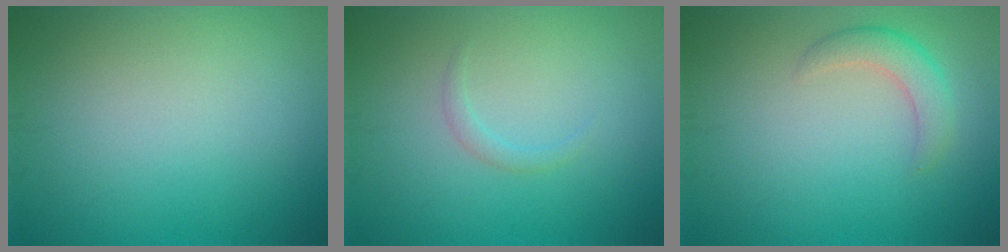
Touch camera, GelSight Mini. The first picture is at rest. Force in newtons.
{"total": 0.9, "press": 0.9, "slide": 0.1}
{"total": 2.7, "press": 2.6, "slide": 0.2}